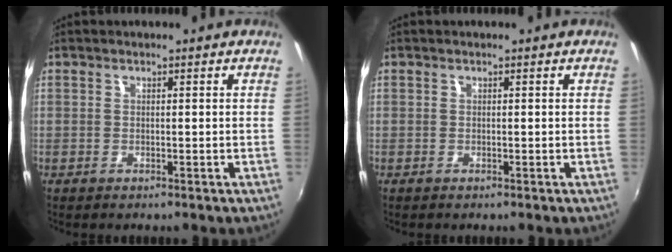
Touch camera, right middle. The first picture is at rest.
{"total": 0.0}